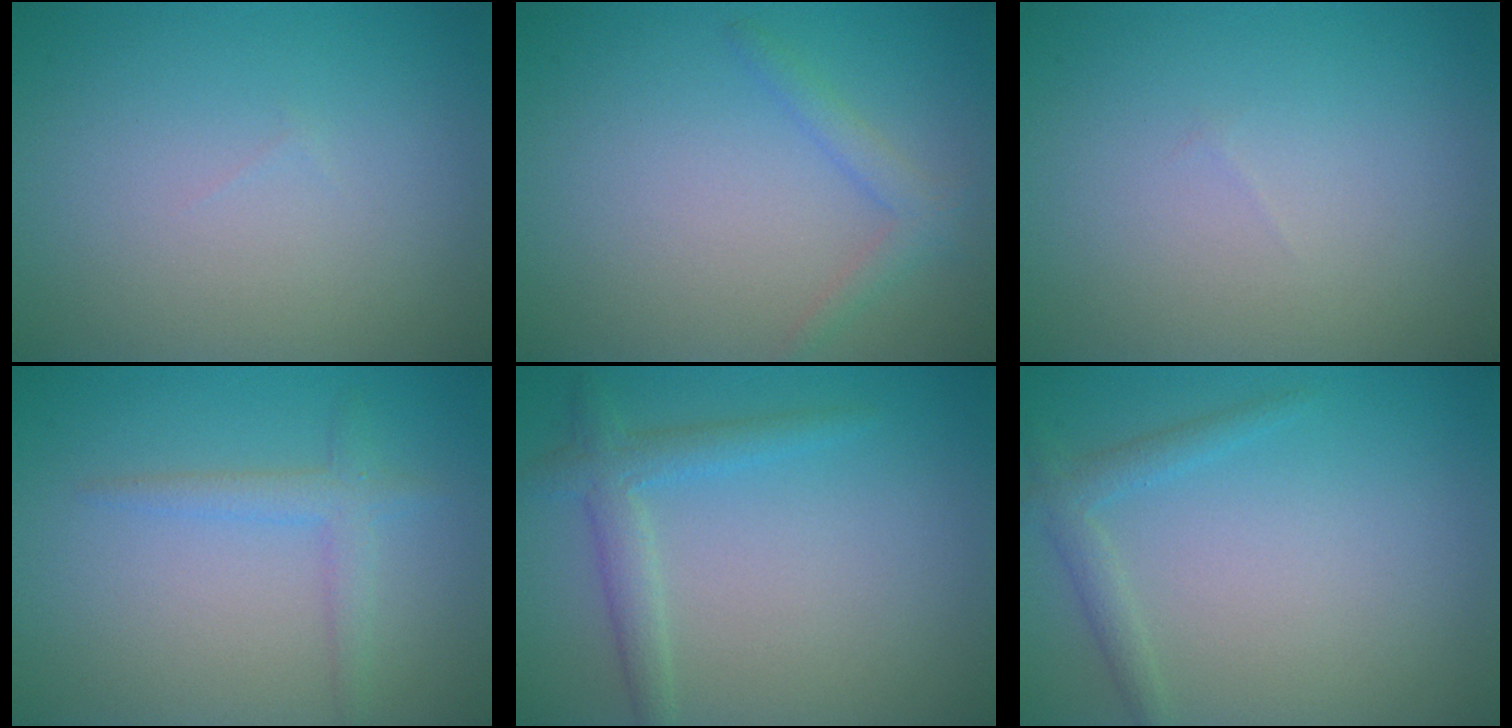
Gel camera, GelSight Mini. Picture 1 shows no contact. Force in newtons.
{"total": 1.6, "press": 1.6, "slide": 0.1}
{"total": 0.0}
{"total": 2.1, "press": 2.1, "slide": 0.0}
{"total": 2.6, "press": 2.6, "slide": 0.1}
{"total": 1.8, "press": 1.7, "slide": 0.1}